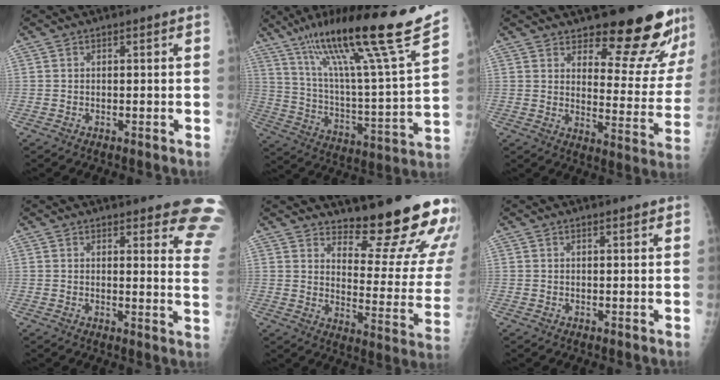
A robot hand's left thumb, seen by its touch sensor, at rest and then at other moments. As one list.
[{"total": 27.0, "force": [18.2, 1.3, 19.9], "torque": [-0.307, -0.064, 0.306]}, {"total": 17.0, "force": [14.1, 4.6, 8.2], "torque": [-0.060, -0.121, 0.180]}, {"total": 12.9, "force": [11.0, 3.0, 6.0], "torque": [-0.027, -0.077, 0.098]}, {"total": 18.6, "force": [15.9, 3.7, 9.0], "torque": [-0.079, -0.163, 0.204]}, {"total": 1.0, "force": [0.8, 0.2, 0.6], "torque": [-0.007, -0.003, 0.012]}]